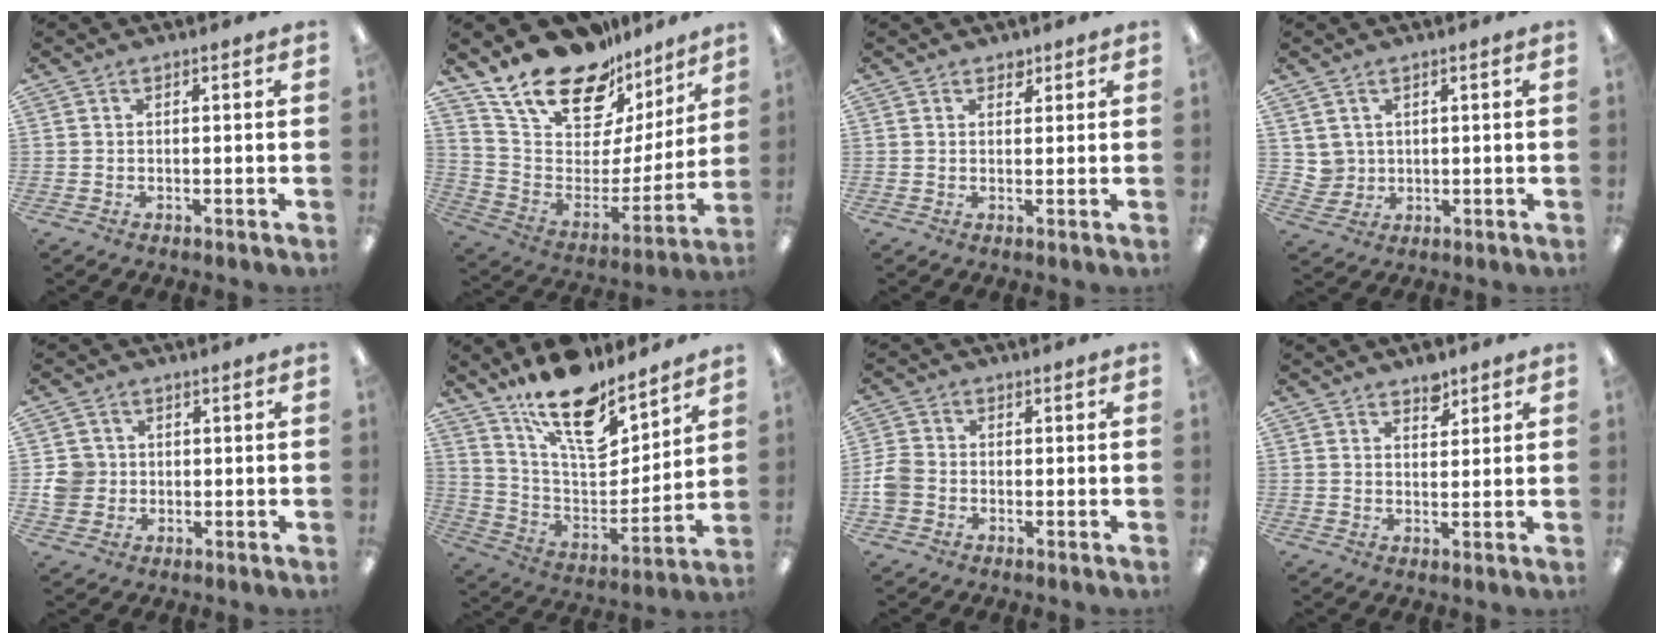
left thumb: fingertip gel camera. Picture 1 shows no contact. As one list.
[{"total": 21.3, "force": [17.0, 9.0, 9.0], "torque": [-0.172, -0.123, 0.308]}, {"total": 1.9, "force": [1.5, 1.2, 0.4], "torque": [-0.002, -0.003, 0.025]}, {"total": 3.7, "force": [2.2, 2.9, -0.1], "torque": [-0.013, -0.002, 0.044]}, {"total": 5.4, "force": [0.3, 5.2, 1.2], "torque": [-0.017, 0.009, 0.007]}, {"total": 18.7, "force": [13.7, 7.4, 10.3], "torque": [-0.179, -0.096, 0.243]}, {"total": 4.8, "force": [-1.3, 4.0, 2.3], "torque": [-0.050, 0.012, -0.023]}, {"total": 4.1, "force": [3.2, 2.0, 1.6], "torque": [-0.005, -0.021, 0.053]}]